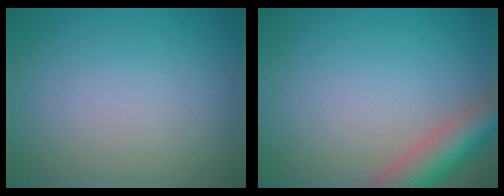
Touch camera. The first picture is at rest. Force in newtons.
{"total": 5.4, "press": 5.4, "slide": 0.5}